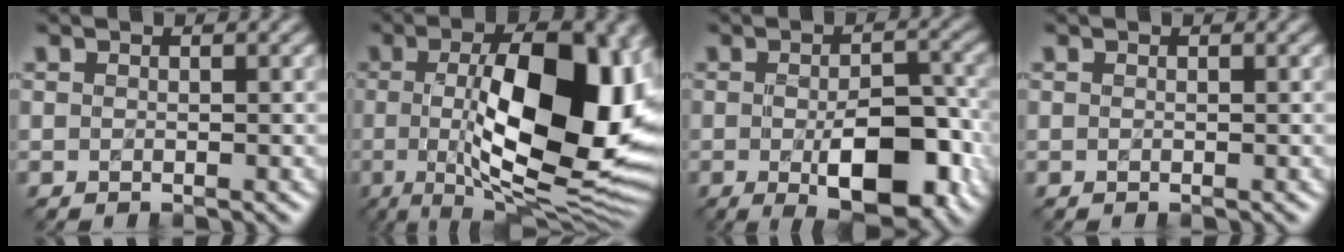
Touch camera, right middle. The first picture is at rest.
{"total": 16.2, "force": [0.4, 6.2, 14.9], "torque": [-0.215, 0.008, 0.002]}
{"total": 7.7, "force": [-2.4, 3.1, 6.6], "torque": [-0.100, -0.005, -0.030]}
{"total": 0.0}